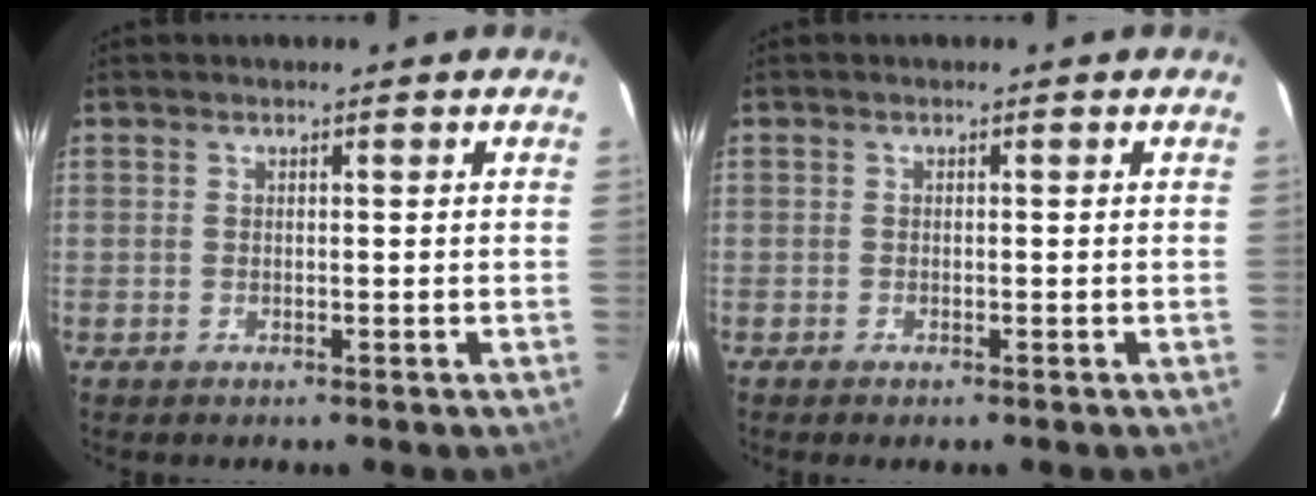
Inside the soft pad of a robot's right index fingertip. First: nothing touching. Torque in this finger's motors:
{"motor_torque": [0.08, 0.01, 0.03, 0.02]}